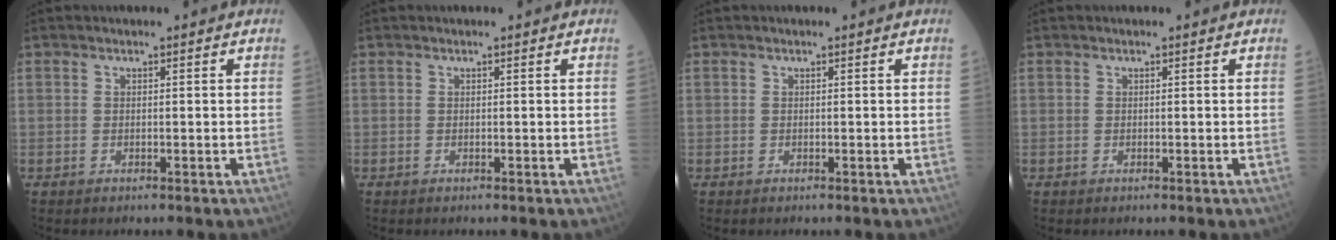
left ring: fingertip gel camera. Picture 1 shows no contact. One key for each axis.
{"total": 0.0}
{"total": 0.0}
{"total": 0.0}